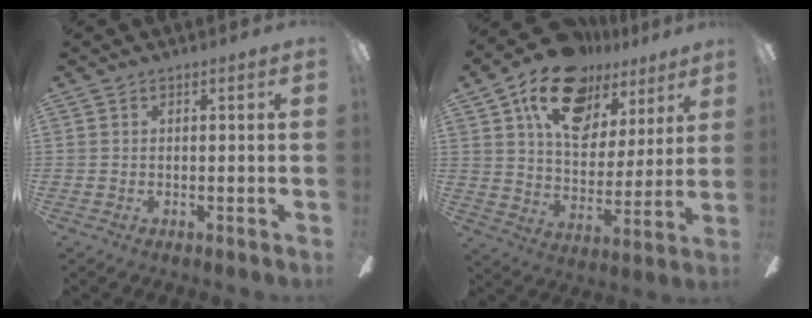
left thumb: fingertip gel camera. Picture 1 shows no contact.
{"total": 19.5, "force": [12.0, 11.5, 10.3], "torque": [-0.174, -0.056, 0.217]}